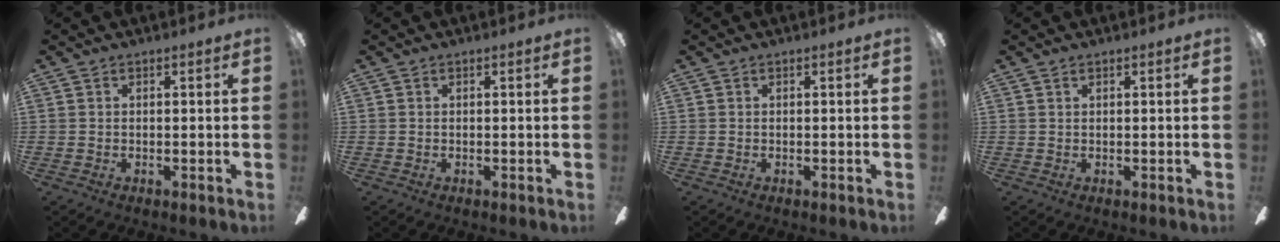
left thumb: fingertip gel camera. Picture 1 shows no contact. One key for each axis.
{"total": 0.0}
{"total": 0.0}
{"total": 0.8, "fx": 0.4, "fy": 0.5, "fz": 0.6, "tx": -0.012, "ty": 0.003, "tz": 0.007}